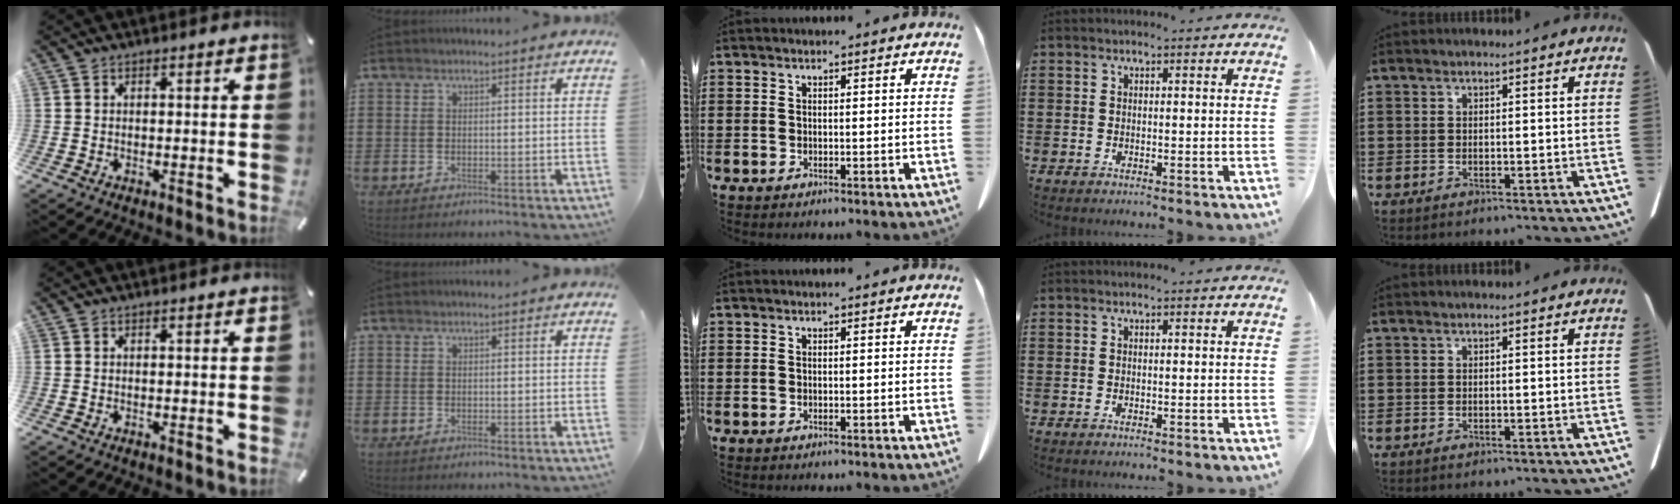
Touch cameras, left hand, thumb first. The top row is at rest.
{}